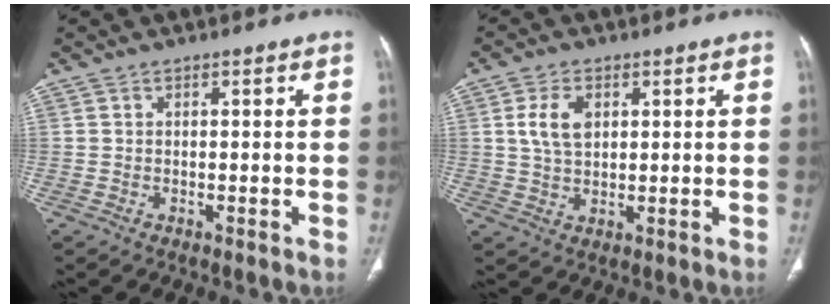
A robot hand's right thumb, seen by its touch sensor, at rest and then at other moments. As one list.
[{"total": 6.0, "force": [1.7, 3.7, 4.4], "torque": [-0.080, -0.003, 0.034]}]